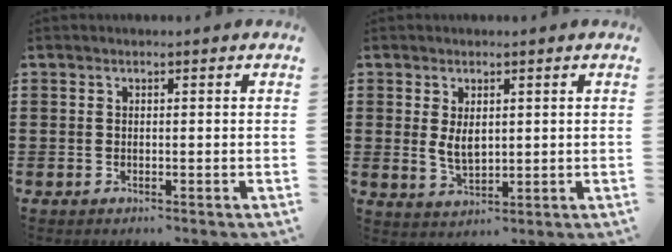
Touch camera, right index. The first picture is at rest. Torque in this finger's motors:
{"motor_torque": [0.98, 1.15, 0.16, 0.01]}